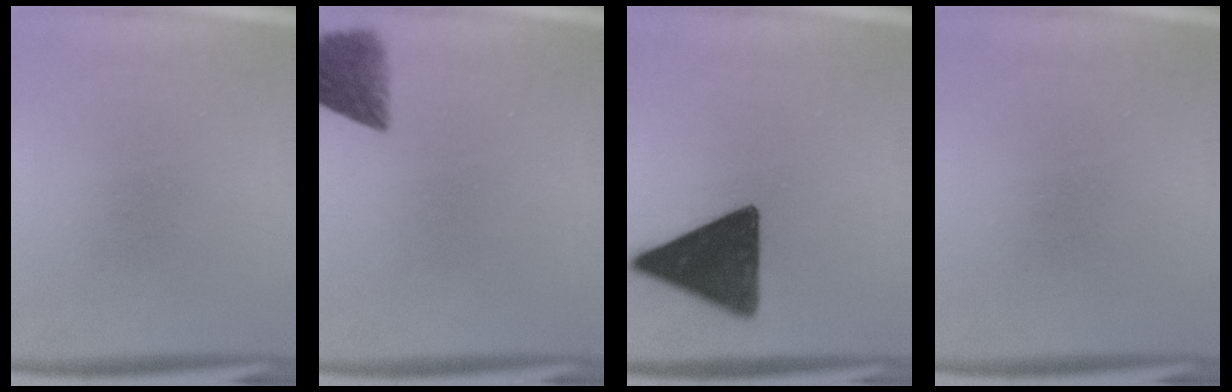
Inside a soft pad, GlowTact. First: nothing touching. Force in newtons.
{"total": 7.0}
{"total": 15.0}
{"total": 0.0}